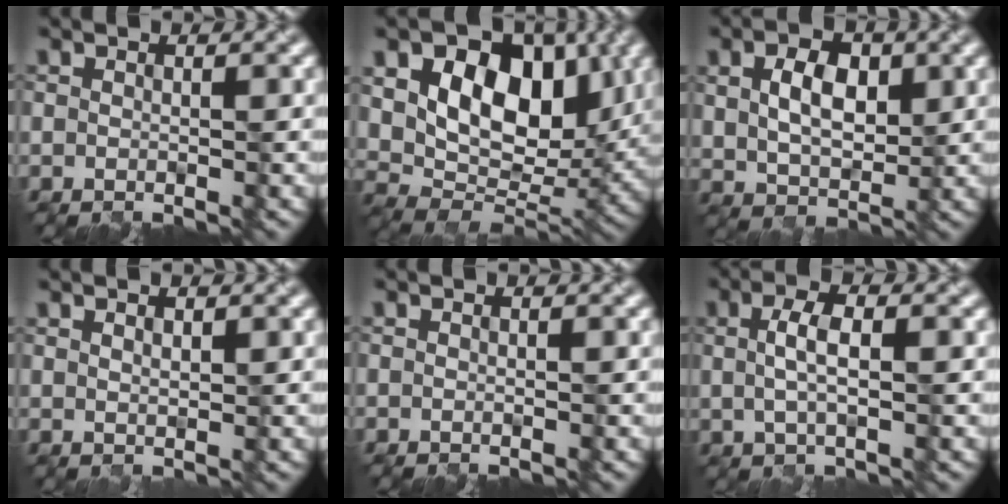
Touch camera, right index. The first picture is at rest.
{"total": 12.0, "force": [3.8, 8.0, 8.2], "torque": [-0.122, -0.004, 0.066]}
{"total": 4.8, "force": [1.6, 3.2, 3.2], "torque": [-0.063, 0.000, 0.028]}
{"total": 0.9, "force": [0.9, 0.2, 0.2], "torque": [-0.004, -0.001, 0.016]}
{"total": 0.0}
{"total": 2.7, "force": [0.7, 1.0, 2.4], "torque": [-0.050, 0.004, 0.012]}